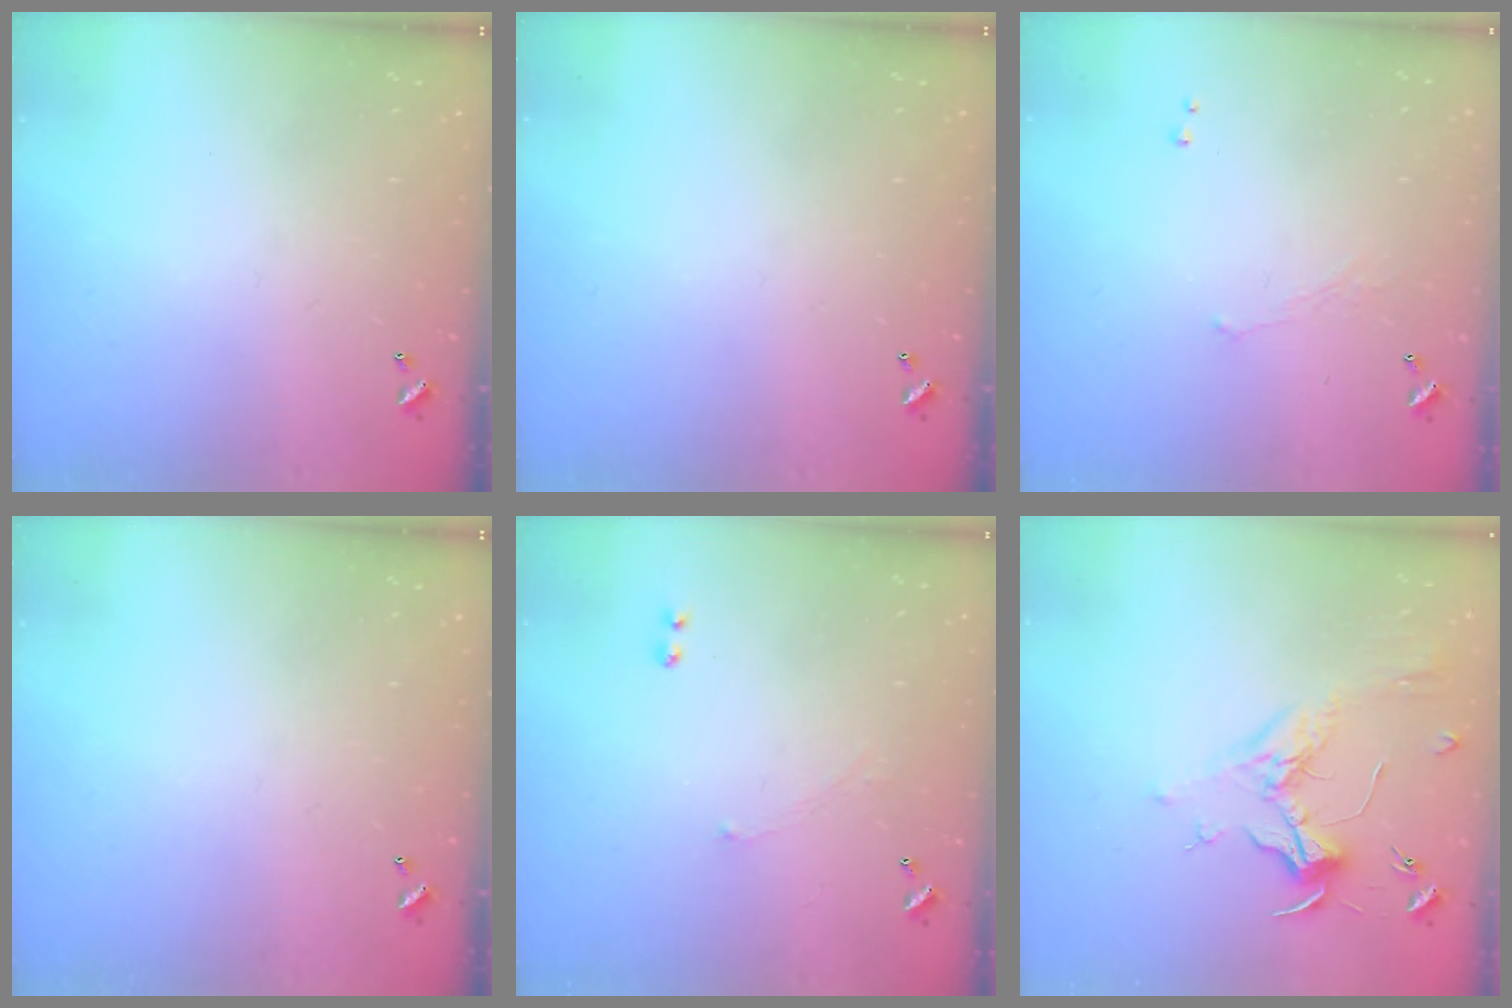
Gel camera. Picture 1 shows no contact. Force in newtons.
{"total": 0.0}
{"total": 1.1, "press": 1.0, "slide": 0.6}
{"total": 0.0}
{"total": 1.0, "press": 0.7, "slide": 0.6}
{"total": 2.0, "press": 1.9, "slide": 0.7}